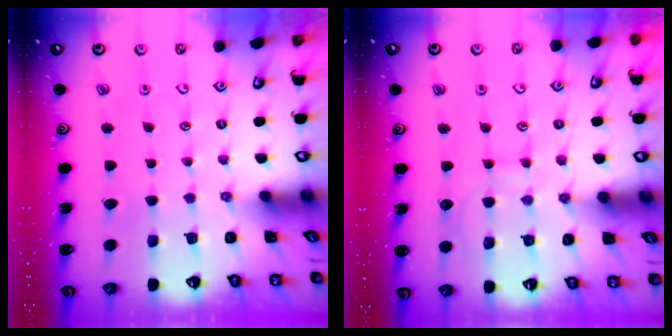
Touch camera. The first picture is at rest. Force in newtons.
{"total": 8.4, "press": 8.4, "slide": 0.7}